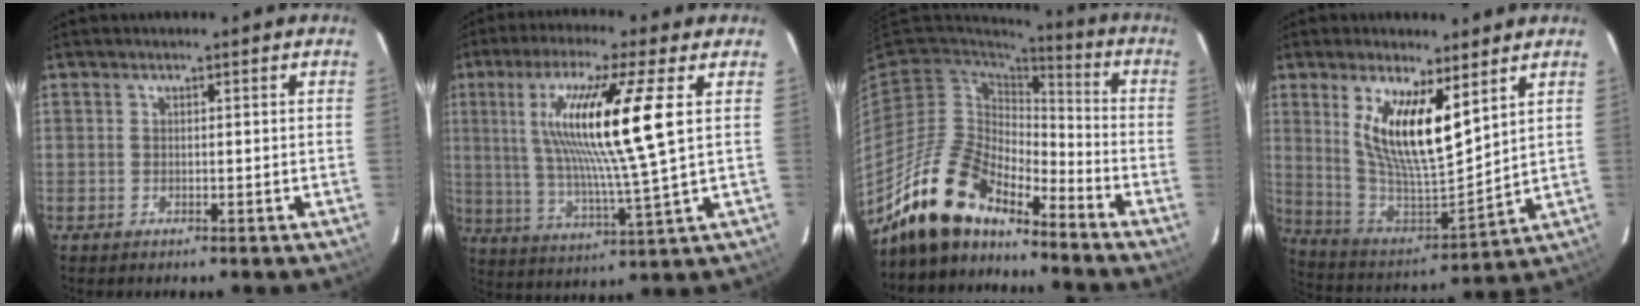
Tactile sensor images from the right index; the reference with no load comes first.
{"total": 16.5, "force": [4.4, -0.1, 15.9], "torque": [-0.286, -0.003, 0.085]}
{"total": 15.6, "force": [-13.2, 5.2, 6.5], "torque": [-0.133, -0.003, -0.248]}
{"total": 15.7, "force": [7.3, 4.7, 13.1], "torque": [-0.252, -0.009, 0.146]}